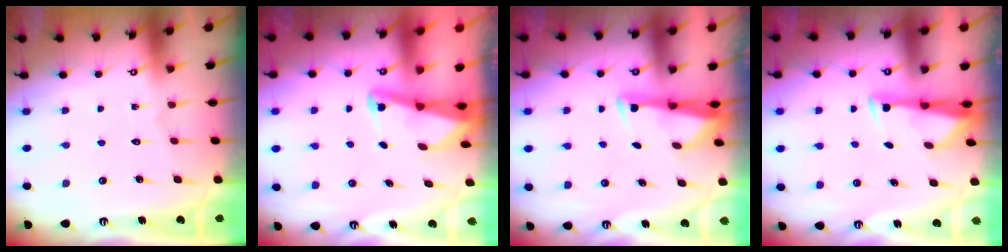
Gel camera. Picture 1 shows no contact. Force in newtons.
{"total": 2.7, "press": 2.6, "slide": 0.7}
{"total": 2.9, "press": 2.8, "slide": 0.8}
{"total": 3.2, "press": 3.1, "slide": 0.9}